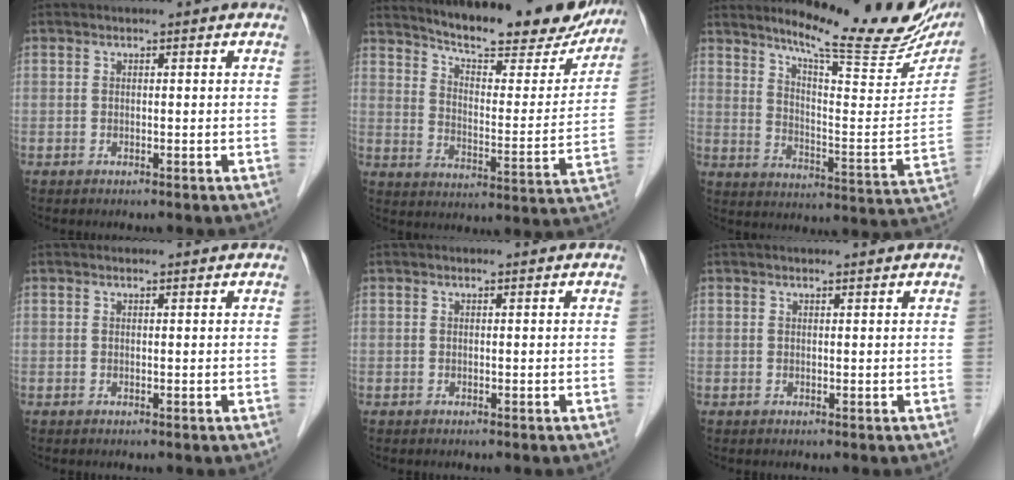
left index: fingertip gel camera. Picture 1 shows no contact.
{"total": 21.2, "force": [18.8, 4.2, 9.0], "torque": [-0.126, -0.031, 0.248]}
{"total": 20.2, "force": [16.8, 2.6, 11.0], "torque": [-0.158, -0.053, 0.222]}
{"total": 0.7, "force": [0.7, 0.0, 0.1], "torque": [-0.008, 0.001, 0.009]}
{"total": 0.0}
{"total": 2.5, "force": [2.3, 0.3, 0.8], "torque": [-0.012, 0.011, 0.029]}